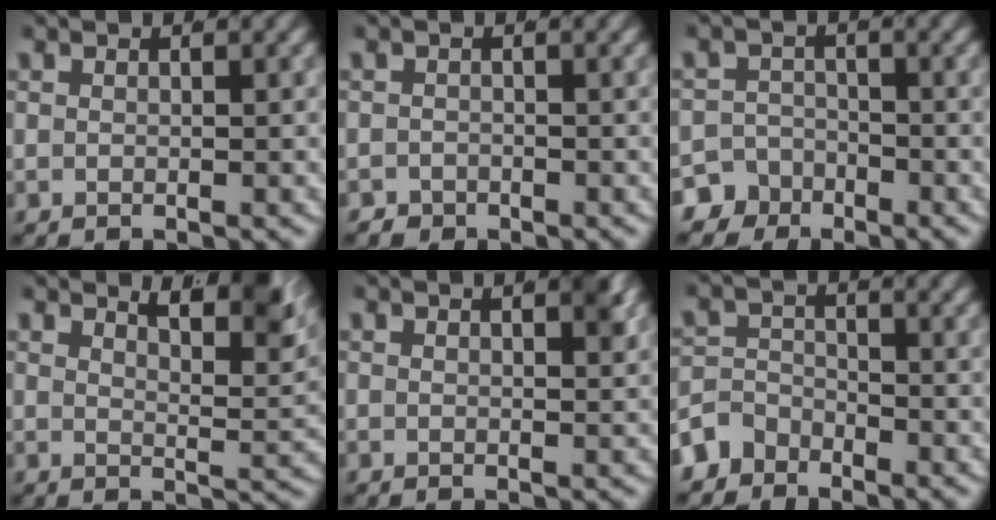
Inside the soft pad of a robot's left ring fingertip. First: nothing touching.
{"total": 1.6, "force": [-1.4, 0.8, -0.3], "torque": [0.005, -0.019, -0.017]}
{"total": 5.4, "force": [-3.8, 3.7, 0.6], "torque": [-0.005, -0.022, -0.067]}
{"total": 6.0, "force": [3.6, 1.1, 4.8], "torque": [-0.052, -0.012, 0.063]}
{"total": 1.6, "force": [0.9, -0.1, 1.4], "torque": [-0.010, -0.002, 0.015]}
{"total": 3.9, "force": [-2.9, 2.5, 0.7], "torque": [-0.017, -0.019, -0.045]}